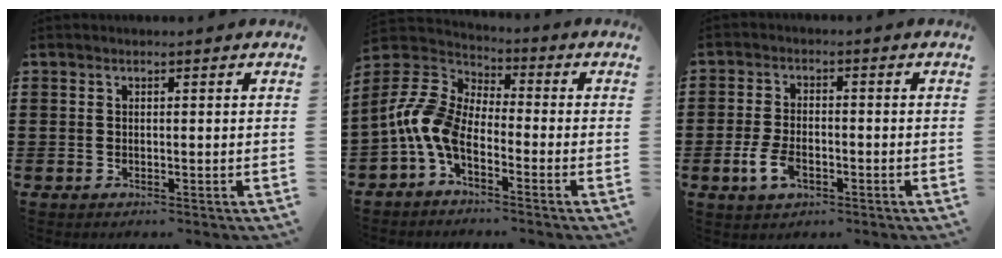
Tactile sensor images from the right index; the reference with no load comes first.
{"total": 8.6, "force": [-3.4, 4.6, 6.4], "torque": [-0.182, -0.019, -0.079]}
{"total": 4.6, "force": [-1.7, 2.5, 3.6], "torque": [-0.080, -0.003, -0.032]}